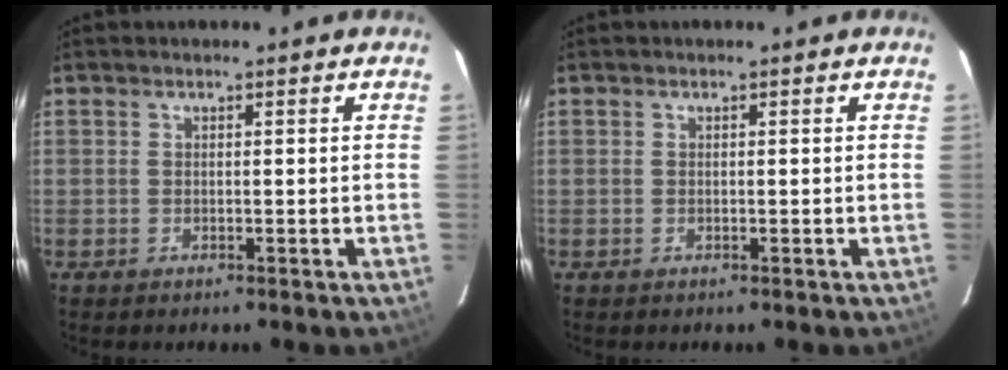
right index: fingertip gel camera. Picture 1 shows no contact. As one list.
[{"total": 0.0}]